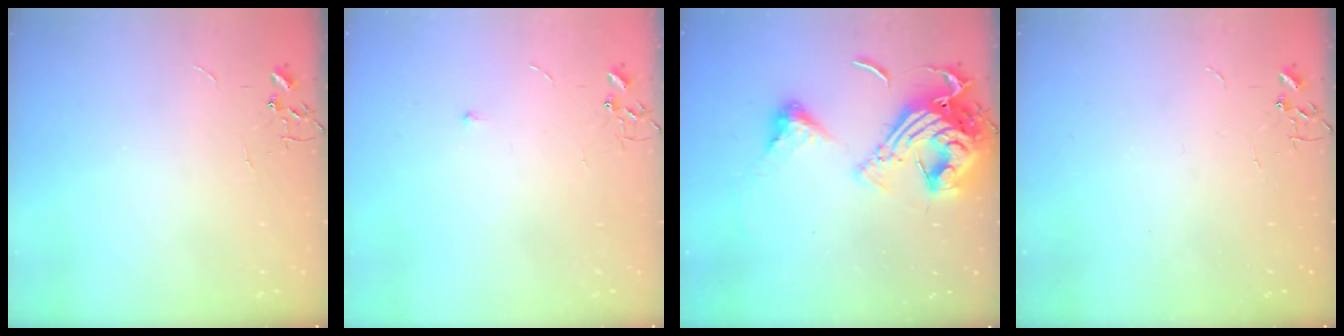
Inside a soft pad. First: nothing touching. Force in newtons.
{"total": 4.7, "press": 4.7, "slide": 0.6}
{"total": 18.9, "press": 18.8, "slide": 1.8}
{"total": 0.0}